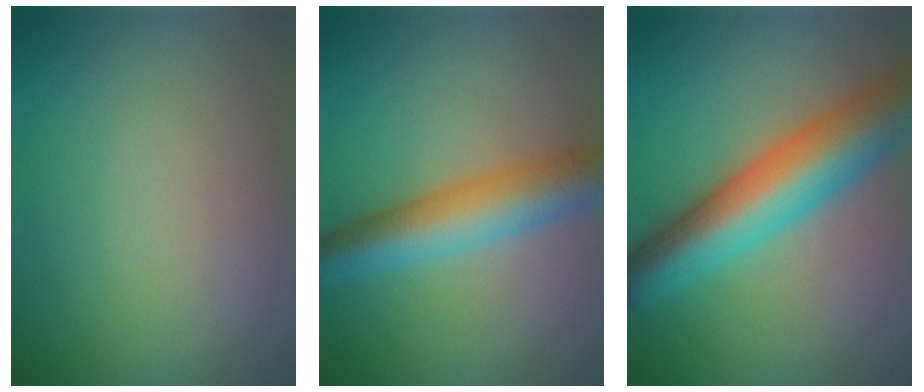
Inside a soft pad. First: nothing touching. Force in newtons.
{"total": 7.4, "press": 7.4, "slide": 0.0}
{"total": 10.5, "press": 10.5, "slide": 0.2}